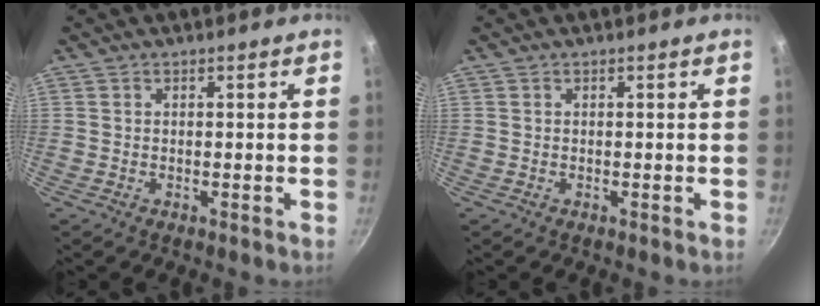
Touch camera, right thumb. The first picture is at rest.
{"total": 0.0}